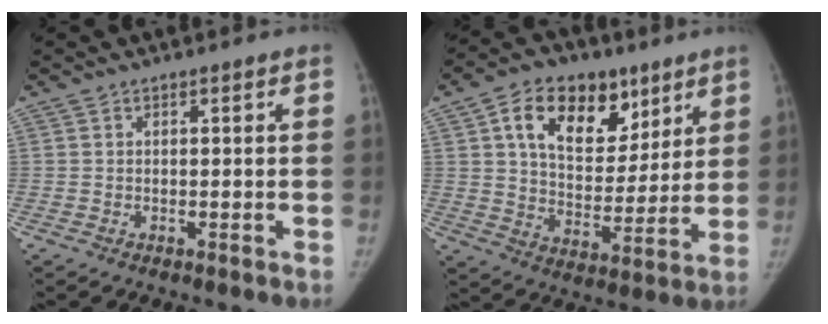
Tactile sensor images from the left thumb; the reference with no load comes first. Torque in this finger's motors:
{"motor_torque": [0.48, 0.90, 1.32, -0.77, 0.11]}